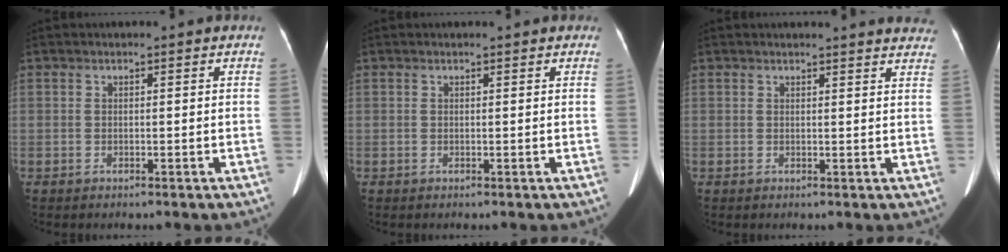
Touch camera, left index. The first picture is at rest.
{"total": 1.3, "force": [1.1, 0.4, 0.6], "torque": [-0.010, 0.011, 0.010]}
{"total": 11.7, "force": [11.4, 1.6, 2.5], "torque": [-0.006, -0.026, 0.100]}